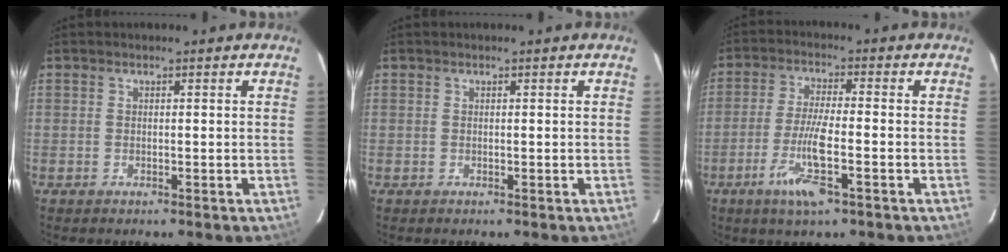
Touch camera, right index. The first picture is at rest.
{"total": 0.0}
{"total": 8.0, "force": [-3.5, 0.6, 7.1], "torque": [-0.141, -0.012, -0.064]}